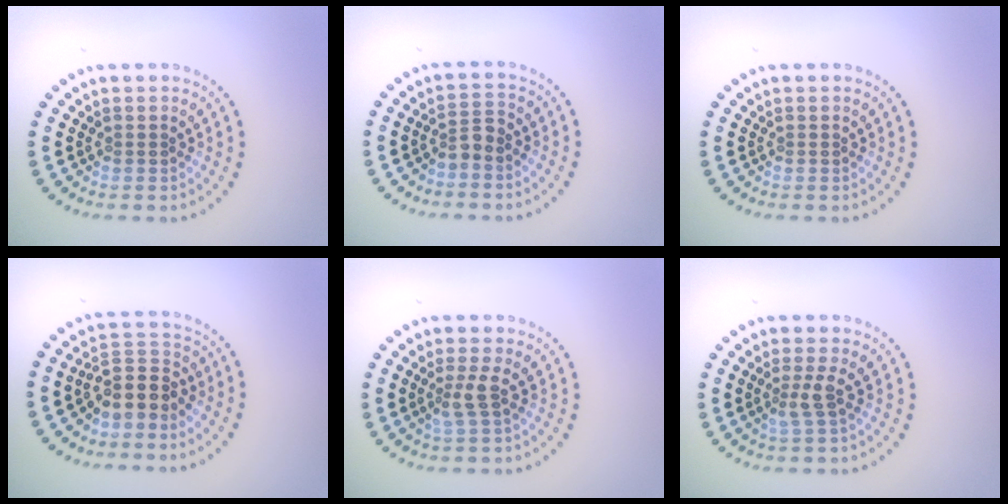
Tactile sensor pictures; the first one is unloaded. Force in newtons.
{"total": 1.7, "press": 1.3, "slide": 1.1}
{"total": 0.0}
{"total": 3.7, "press": 3.1, "slide": 2.0}
{"total": 1.9, "press": 1.3, "slide": 1.3}
{"total": 1.8, "press": 1.3, "slide": 1.3}